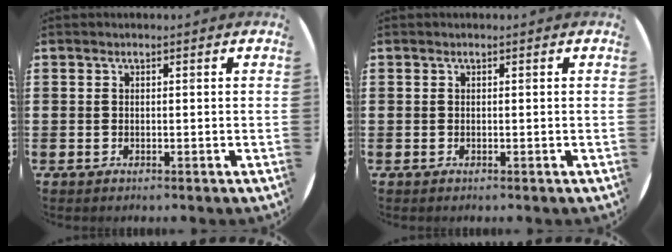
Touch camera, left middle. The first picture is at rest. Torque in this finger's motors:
{"motor_torque": [0.89, -0.97, 0.04, 0.02]}